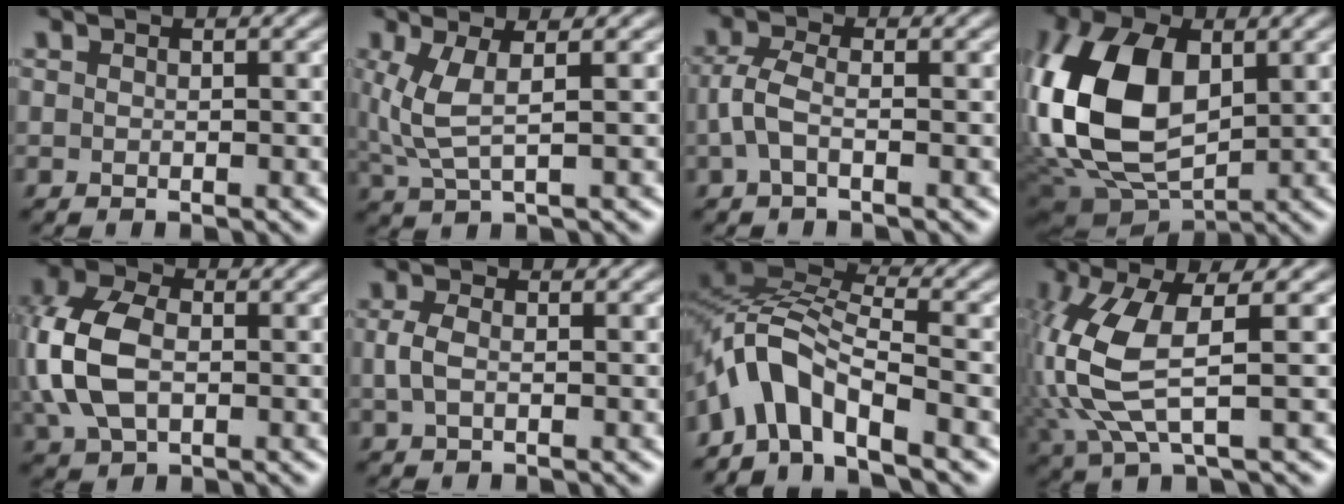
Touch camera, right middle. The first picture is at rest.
{"total": 3.4, "force": [0.9, 1.0, 3.2], "torque": [-0.081, 0.001, 0.022]}
{"total": 2.3, "force": [-0.5, 1.0, 2.1], "torque": [-0.052, 0.001, -0.013]}
{"total": 13.0, "force": [1.3, 8.1, 10.0], "torque": [-0.235, 0.008, 0.019]}
{"total": 7.5, "force": [0.2, 5.1, 5.4], "torque": [-0.139, 0.006, -0.003]}
{"total": 1.8, "force": [0.0, 1.1, 1.4], "torque": [-0.037, 0.002, -0.001]}
{"total": 6.8, "force": [-4.1, 2.9, 4.5], "torque": [-0.078, 0.015, -0.094]}
{"total": 7.6, "force": [0.6, 2.6, 7.1], "torque": [-0.181, -0.002, 0.014]}